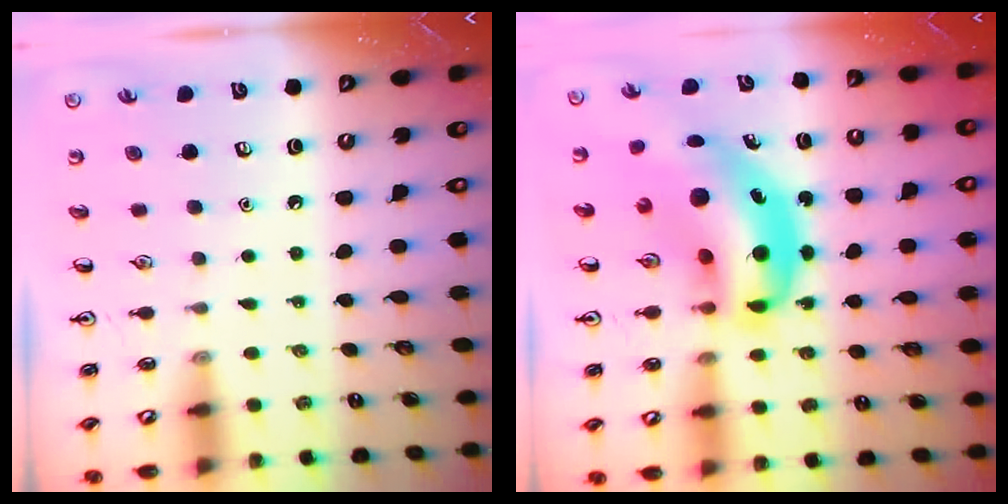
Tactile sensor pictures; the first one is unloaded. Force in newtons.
{"total": 16.0, "press": 15.4, "slide": 4.6}